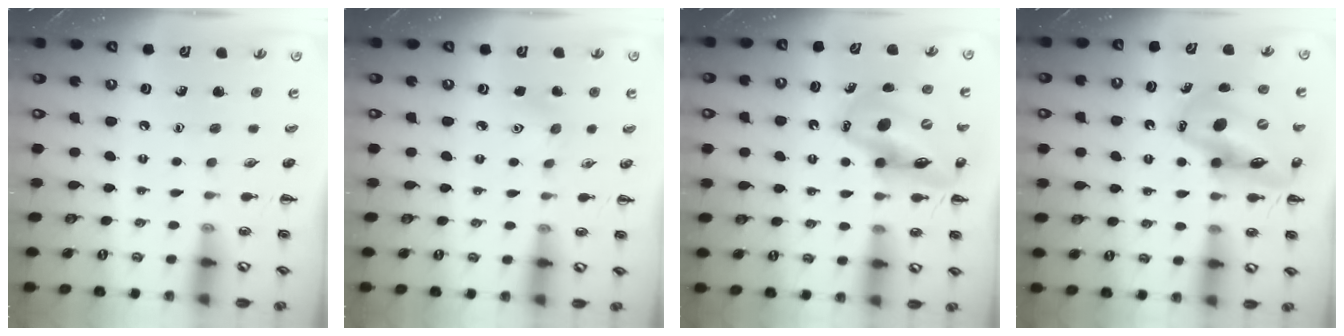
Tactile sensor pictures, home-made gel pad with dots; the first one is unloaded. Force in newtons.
{"total": 4.4, "press": 4.2, "slide": 1.2}
{"total": 15.2, "press": 14.7, "slide": 3.8}
{"total": 15.2, "press": 14.7, "slide": 3.8}